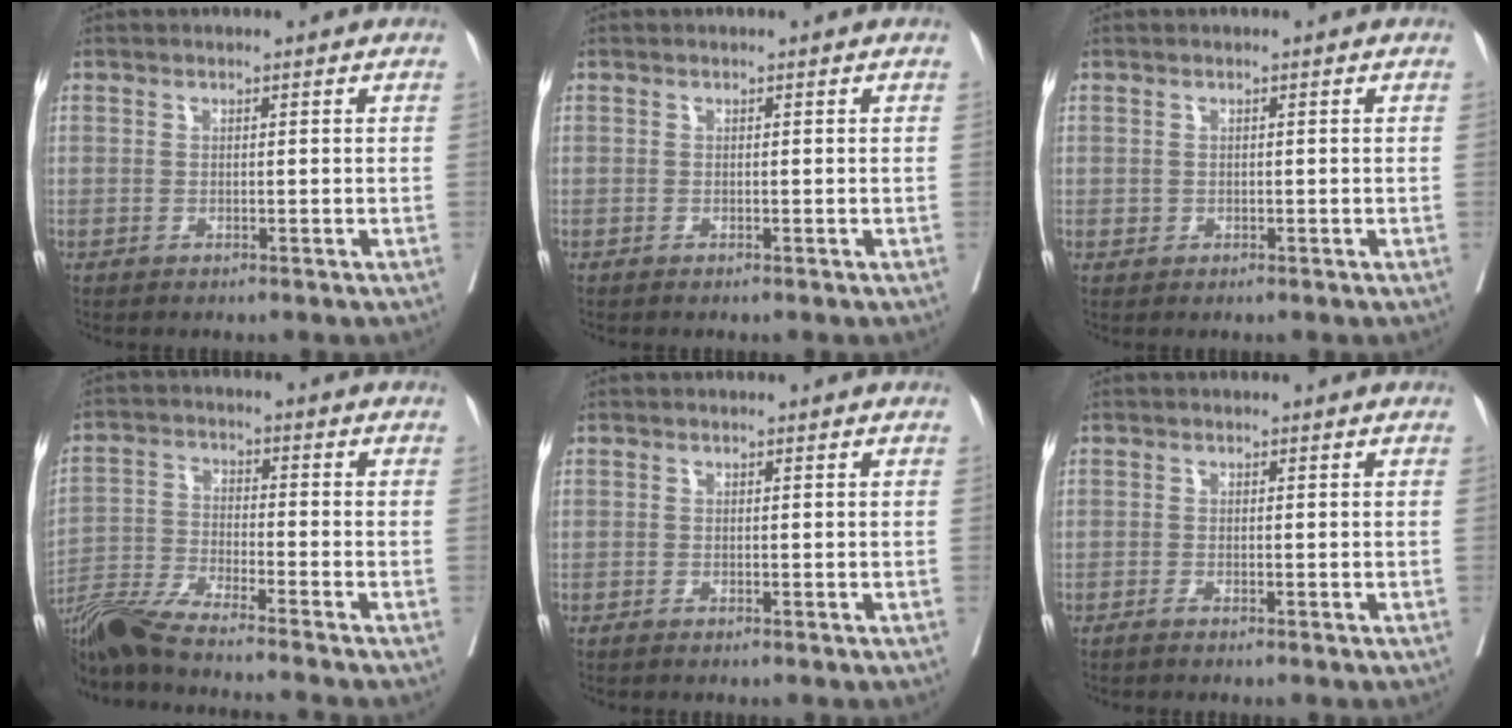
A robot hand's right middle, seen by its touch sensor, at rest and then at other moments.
{"total": 0.0}
{"total": 0.5, "force": [-0.1, 0.5, 0.1], "torque": [0.000, 0.003, 0.000]}
{"total": 13.7, "force": [-12.0, -1.0, 6.6], "torque": [-0.119, -0.026, -0.214]}
{"total": 0.7, "force": [-0.6, 0.0, 0.3], "torque": [-0.008, -0.002, -0.010]}
{"total": 1.0, "force": [-0.9, -0.1, 0.5], "torque": [-0.009, 0.000, -0.015]}